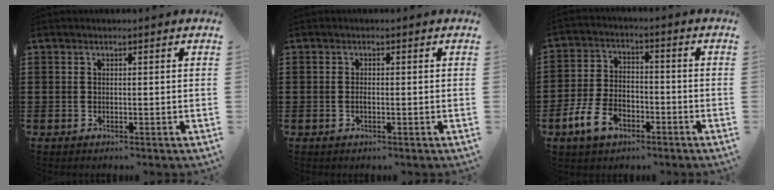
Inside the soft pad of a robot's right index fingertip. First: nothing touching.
{"total": 0.7, "force": [-0.3, 0.2, 0.6], "torque": [-0.013, -0.004, -0.005]}
{"total": 7.1, "force": [-3.9, 4.0, 4.4], "torque": [-0.106, 0.006, -0.079]}